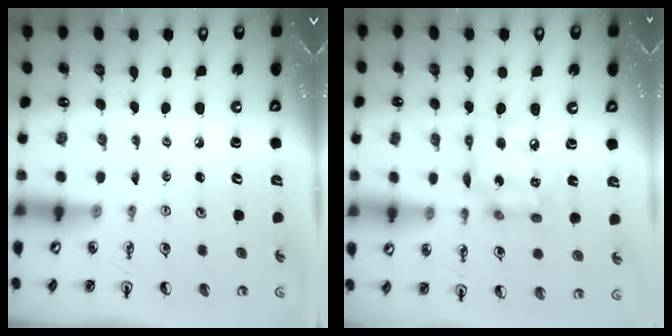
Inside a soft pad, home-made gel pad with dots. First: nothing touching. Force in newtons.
{"total": 12.4, "press": 12.3, "slide": 1.0}